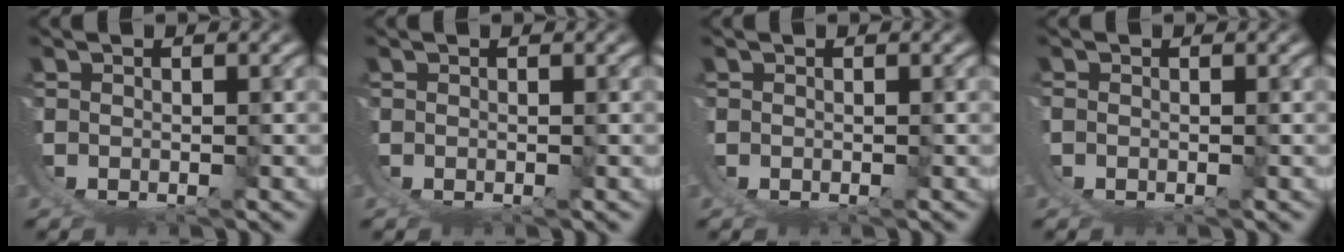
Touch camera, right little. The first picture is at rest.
{"total": 0.6, "force": [0.2, -0.6, -0.1], "torque": [0.006, 0.003, 0.004]}
{"total": 0.6, "force": [0.3, -0.5, -0.1], "torque": [0.010, 0.006, 0.003]}
{"total": 0.0}